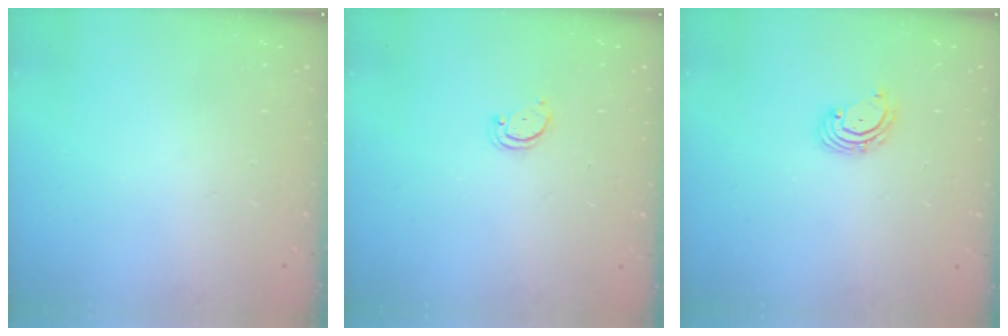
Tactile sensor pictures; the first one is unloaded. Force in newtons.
{"total": 2.2, "press": 2.1, "slide": 0.4}
{"total": 2.6, "press": 2.5, "slide": 0.6}